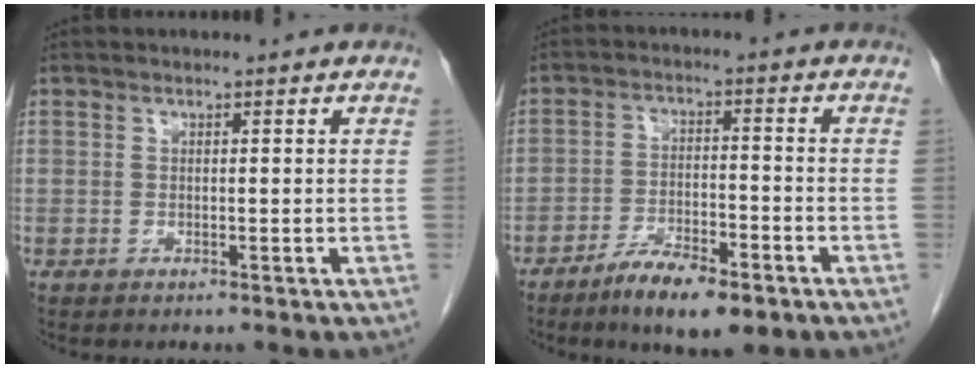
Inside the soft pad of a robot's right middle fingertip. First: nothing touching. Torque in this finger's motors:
{"motor_torque": [1.18, -0.96, 0.44, 0.11]}